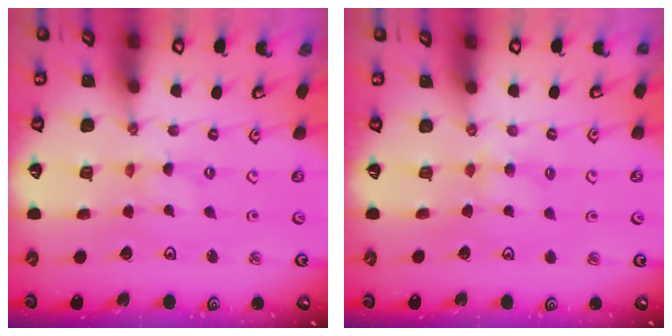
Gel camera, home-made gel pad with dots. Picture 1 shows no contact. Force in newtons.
{"total": 3.0, "press": 3.0, "slide": 0.6}